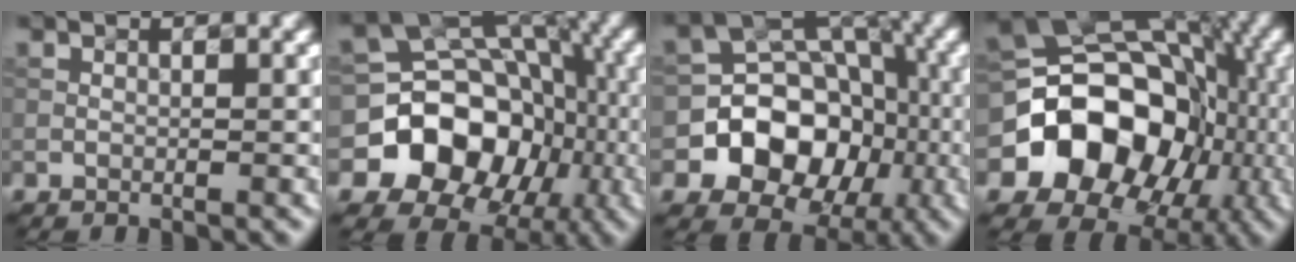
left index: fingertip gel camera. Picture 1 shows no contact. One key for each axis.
{"total": 11.6, "fx": -3.5, "fy": 9.5, "fz": 5.7, "tx": -0.091, "ty": 0.004, "tz": -0.078}
{"total": 9.4, "fx": -2.7, "fy": 7.7, "fz": 4.6, "tx": -0.052, "ty": -0.001, "tz": -0.074}
{"total": 13.1, "fx": -3.3, "fy": 10.2, "fz": 7.6, "tx": -0.103, "ty": 0.000, "tz": -0.065}